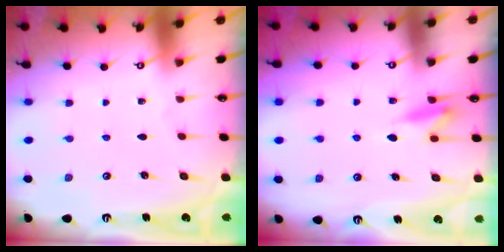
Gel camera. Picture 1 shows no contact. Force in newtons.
{"total": 6.0, "press": 6.0, "slide": 0.6}